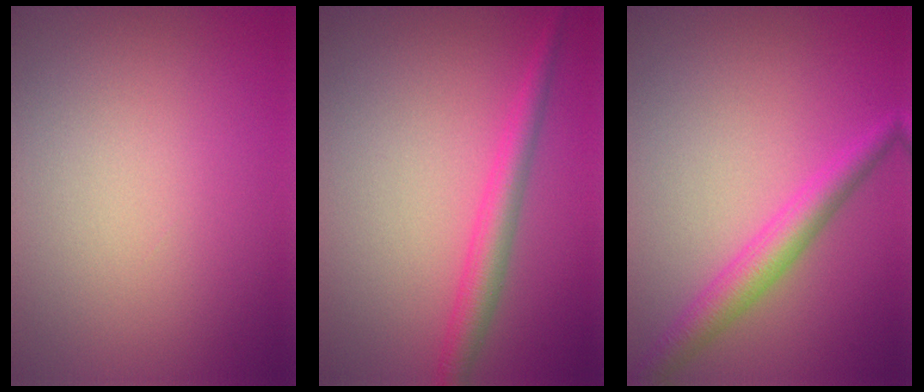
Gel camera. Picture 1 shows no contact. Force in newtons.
{"total": 2.8, "press": 2.8, "slide": 0.2}
{"total": 3.5, "press": 3.5, "slide": 0.0}